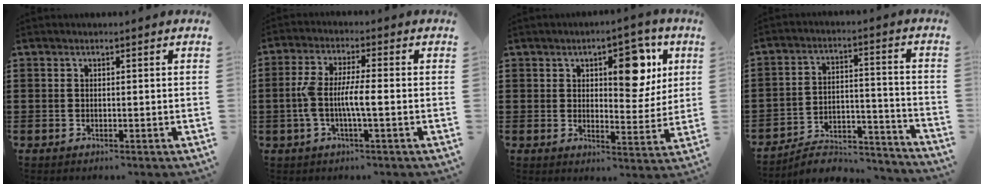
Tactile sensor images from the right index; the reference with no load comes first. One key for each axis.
{"total": 5.7, "fx": -1.2, "fy": 0.9, "fz": 5.5, "tx": -0.126, "ty": -0.010, "tz": -0.032}
{"total": 9.2, "fx": 4.0, "fy": 4.3, "fz": 7.1, "tx": -0.100, "ty": -0.003, "tz": 0.060}
{"total": 6.2, "fx": -5.7, "fy": 1.6, "fz": 1.8, "tx": -0.034, "ty": 0.010, "tz": -0.111}